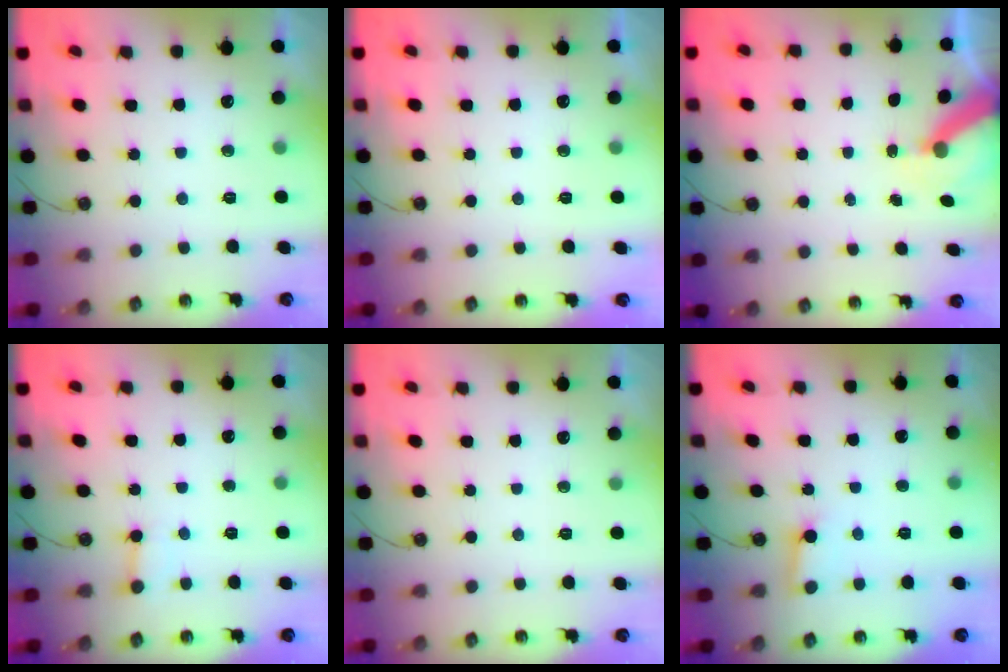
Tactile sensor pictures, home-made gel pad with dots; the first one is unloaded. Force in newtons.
{"total": 0.0}
{"total": 7.5, "press": 7.5, "slide": 0.7}
{"total": 2.5, "press": 2.5, "slide": 0.4}
{"total": 0.0}
{"total": 2.6, "press": 2.6, "slide": 0.4}